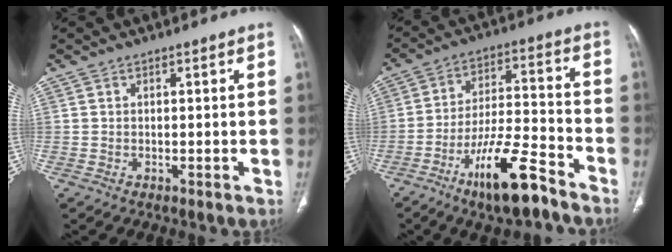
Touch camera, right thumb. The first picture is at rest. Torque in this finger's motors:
{"motor_torque": [2.80, 0.73, 1.46, -1.31, 0.40]}